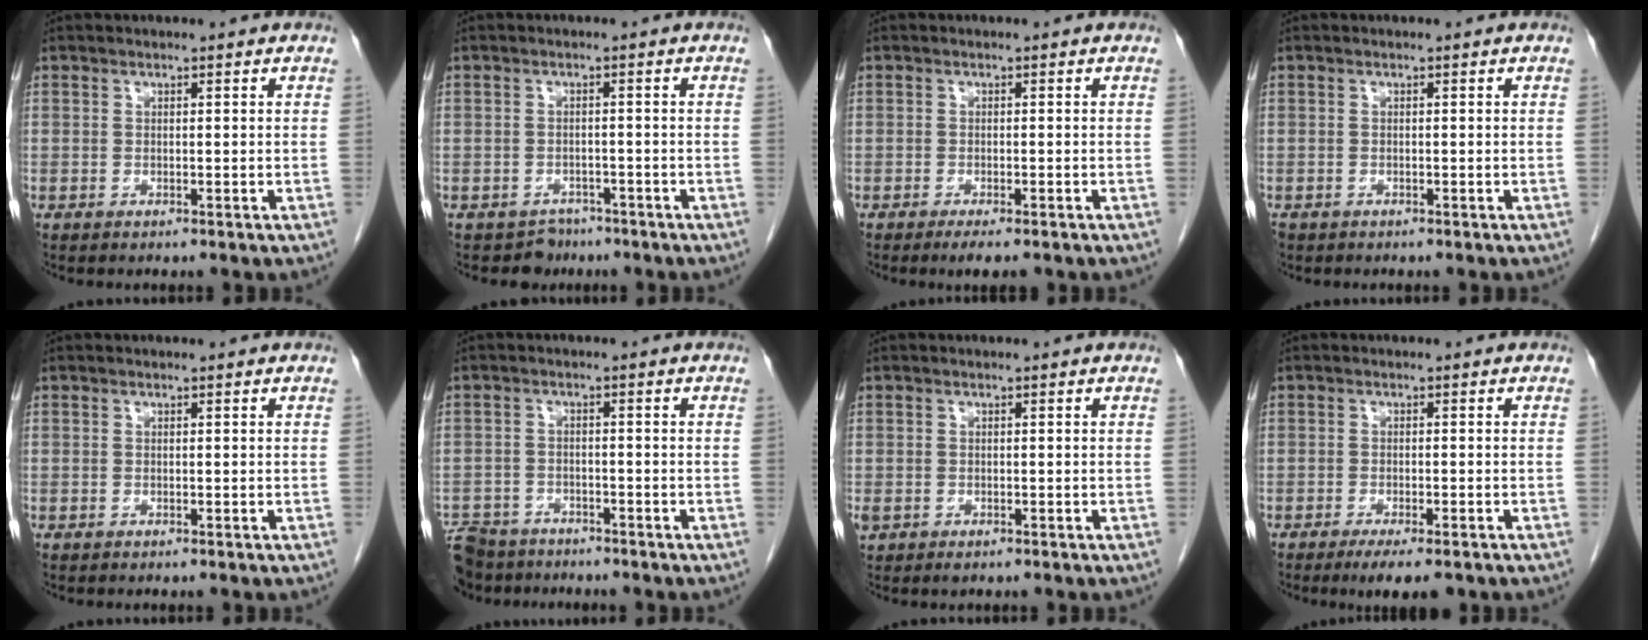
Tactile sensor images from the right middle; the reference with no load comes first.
{"total": 3.0, "force": [-2.3, 1.8, -0.6], "torque": [0.004, 0.006, -0.036]}
{"total": 3.2, "force": [-2.4, 0.7, 2.1], "torque": [-0.025, -0.006, -0.032]}
{"total": 1.1, "force": [-0.9, 0.7, 0.2], "torque": [-0.012, 0.000, -0.015]}
{"total": 0.0}
{"total": 9.4, "force": [-7.8, 4.8, 2.4], "torque": [-0.065, -0.006, -0.125]}
{"total": 1.9, "force": [-0.9, 1.4, 1.0], "torque": [-0.022, -0.002, -0.008]}
{"total": 5.4, "force": [-3.8, 1.1, 3.6], "torque": [-0.047, -0.010, -0.053]}